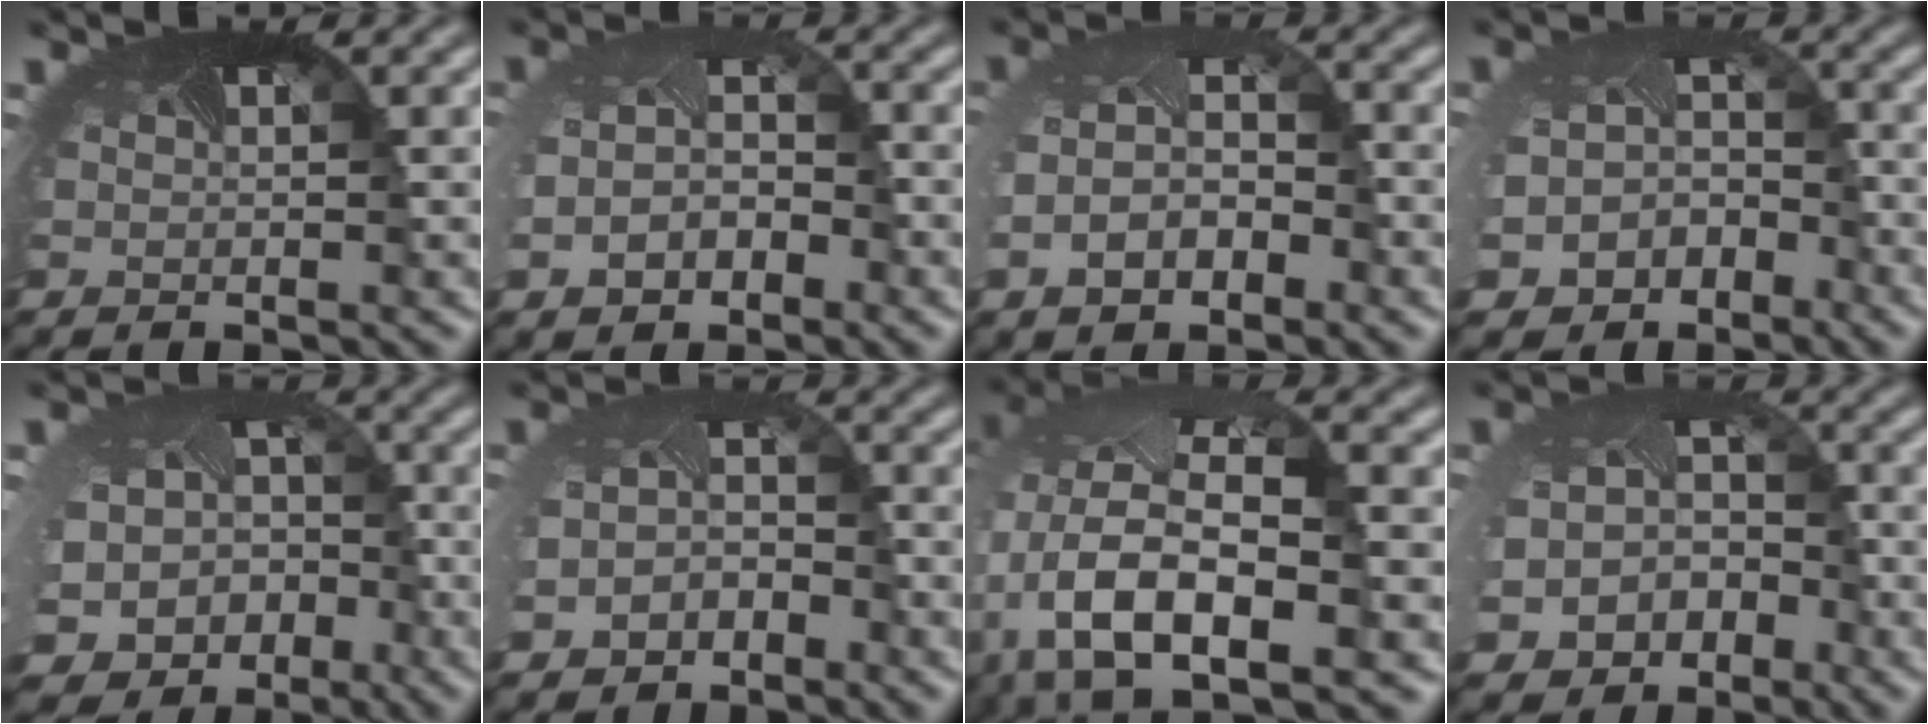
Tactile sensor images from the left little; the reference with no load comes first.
{"total": 3.7, "force": [-1.4, 2.5, 2.4], "torque": [-0.066, -0.009, -0.026]}
{"total": 4.4, "force": [-1.5, 2.7, 3.2], "torque": [-0.079, -0.008, -0.031]}
{"total": 5.7, "force": [-3.7, 4.1, 1.5], "torque": [-0.031, -0.026, -0.049]}
{"total": 13.4, "force": [-7.2, 10.6, 4.0], "torque": [-0.096, -0.074, -0.086]}
{"total": 4.0, "force": [-2.6, 2.8, 1.3], "torque": [-0.043, -0.024, -0.041]}
{"total": 12.2, "force": [-4.3, 6.9, 9.1], "torque": [-0.213, -0.016, -0.071]}
{"total": 6.5, "force": [-3.4, 5.1, 2.2], "torque": [-0.043, -0.028, -0.043]}